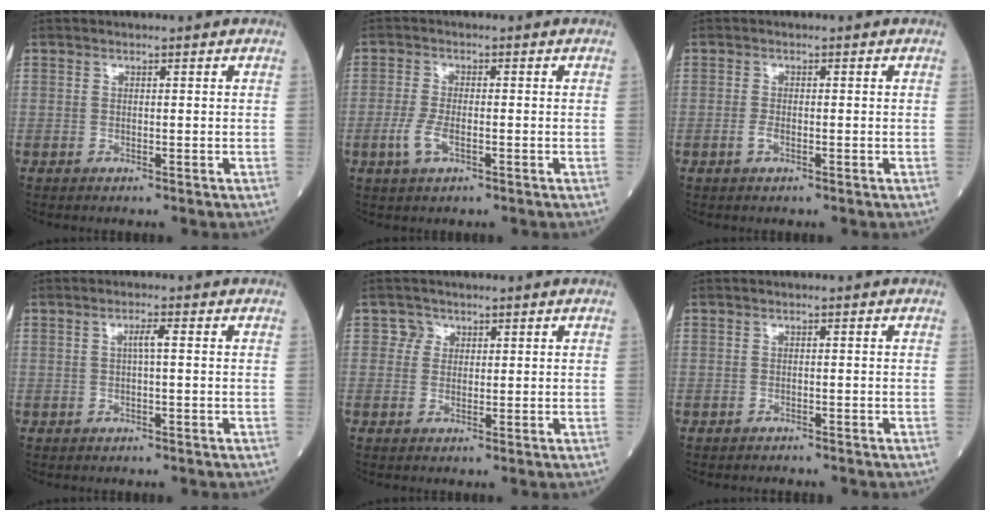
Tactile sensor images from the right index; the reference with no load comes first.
{"total": 3.7, "force": [-1.3, 1.4, 3.2], "torque": [-0.072, -0.002, -0.026]}
{"total": 1.2, "force": [-0.5, 0.5, 1.0], "torque": [-0.021, 0.001, -0.010]}
{"total": 1.7, "force": [0.2, 0.1, 1.7], "torque": [-0.031, 0.004, 0.003]}
{"total": 1.8, "force": [0.9, 1.6, 0.0], "torque": [0.011, -0.002, 0.007]}
{"total": 1.3, "force": [-1.3, 0.2, 0.2], "torque": [-0.007, -0.001, -0.018]}